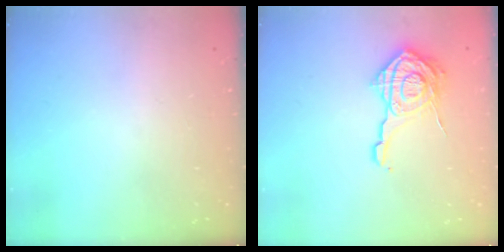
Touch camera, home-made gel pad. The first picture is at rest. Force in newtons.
{"total": 15.0, "press": 15.0, "slide": 0.6}